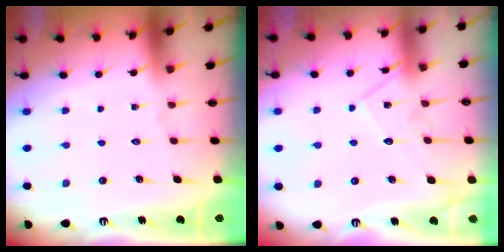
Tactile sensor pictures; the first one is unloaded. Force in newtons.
{"total": 10.4, "press": 10.4, "slide": 0.7}